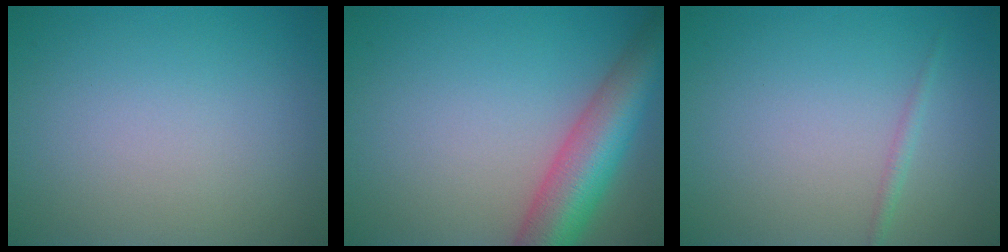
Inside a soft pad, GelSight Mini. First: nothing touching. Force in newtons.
{"total": 8.1, "press": 8.1, "slide": 0.2}
{"total": 0.8, "press": 0.8, "slide": 0.0}